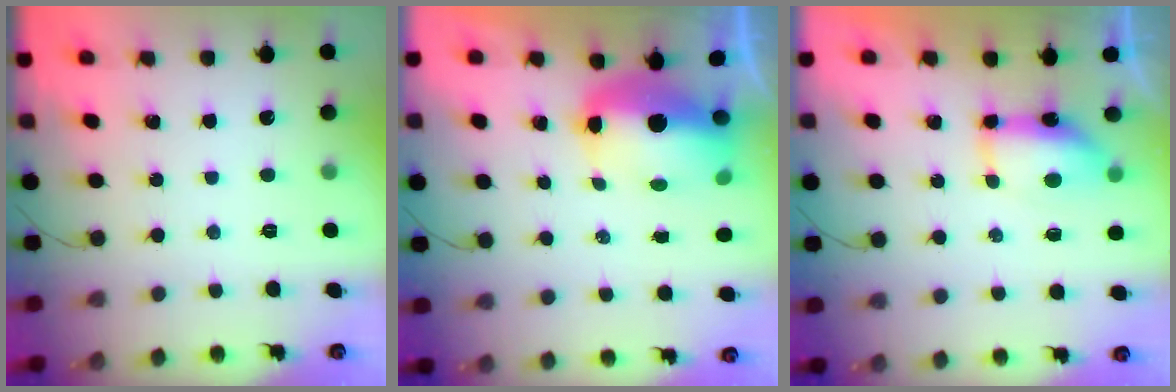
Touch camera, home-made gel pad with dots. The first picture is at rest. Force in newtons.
{"total": 10.5, "press": 10.4, "slide": 1.6}
{"total": 13.8, "press": 9.3, "slide": 10.2}